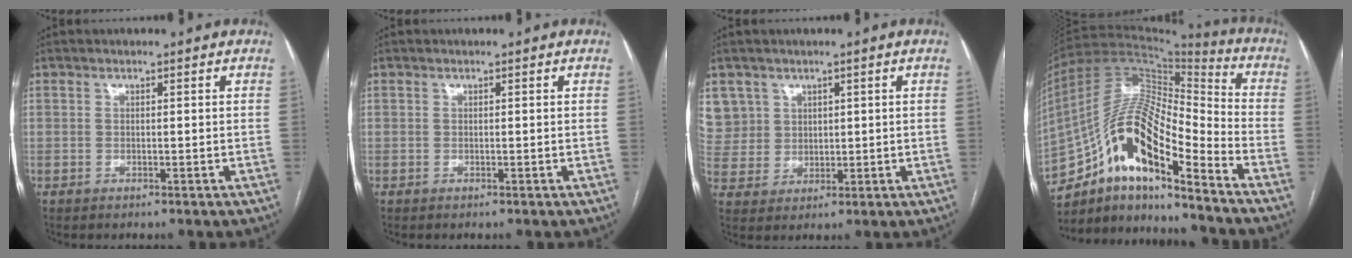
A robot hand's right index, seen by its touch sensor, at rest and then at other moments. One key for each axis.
{"total": 0.0}
{"total": 8.1, "fx": 4.1, "fy": 7.0, "fz": 0.3, "tx": -0.013, "ty": 0.018, "tz": 0.101}
{"total": 17.1, "fx": -9.9, "fy": 3.9, "fz": 13.3, "tx": -0.245, "ty": 0.034, "tz": -0.168}